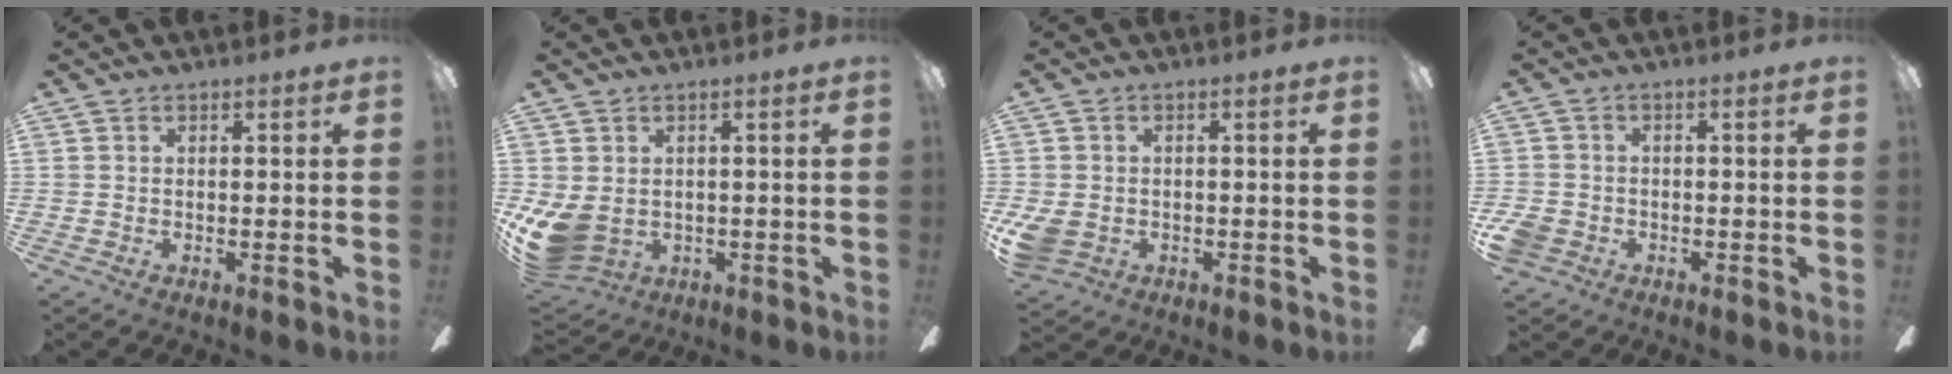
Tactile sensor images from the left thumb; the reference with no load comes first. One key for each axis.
{"total": 8.2, "fx": -1.4, "fy": 6.1, "fz": 5.2, "tx": -0.123, "ty": -0.001, "tz": -0.024}
{"total": 5.9, "fx": -1.8, "fy": 4.5, "fz": 3.3, "tx": -0.086, "ty": 0.007, "tz": -0.034}
{"total": 3.9, "fx": -1.9, "fy": 3.0, "fz": 1.5, "tx": -0.042, "ty": 0.007, "tz": -0.039}